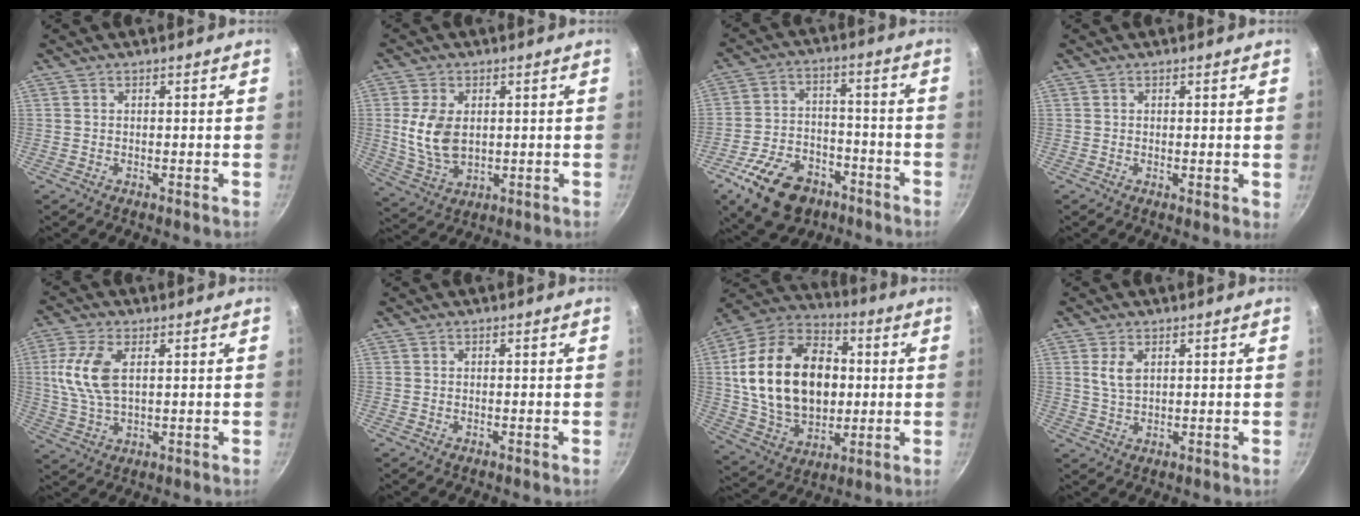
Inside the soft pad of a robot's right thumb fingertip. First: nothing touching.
{"total": 9.6, "force": [1.1, 6.2, 7.2], "torque": [-0.136, -0.016, 0.030]}
{"total": 15.6, "force": [-9.0, 9.6, 8.3], "torque": [-0.128, 0.052, -0.146]}
{"total": 1.2, "force": [0.2, 0.4, 1.1], "torque": [-0.015, -0.007, 0.001]}
{"total": 9.8, "force": [2.1, 5.1, 8.1], "torque": [-0.167, 0.002, 0.042]}
{"total": 0.0}
{"total": 25.4, "force": [2.1, 17.3, 18.5], "torque": [-0.299, 0.017, 0.037]}
{"total": 3.9, "force": [1.4, 2.1, 3.0], "torque": [-0.058, -0.008, 0.029]}